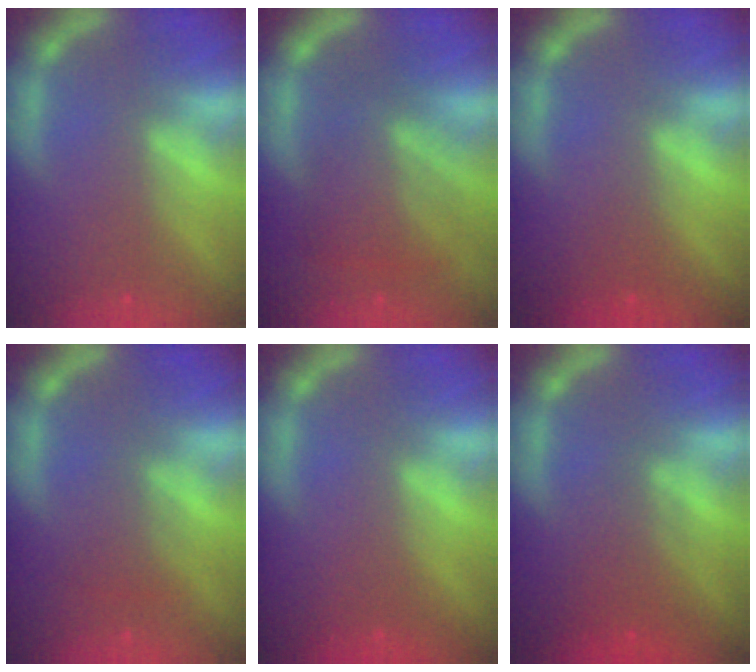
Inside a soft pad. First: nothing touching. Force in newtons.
{"total": 6.5}
{"total": 0.9}
{"total": 2.0}
{"total": 0.0}
{"total": 3.0}